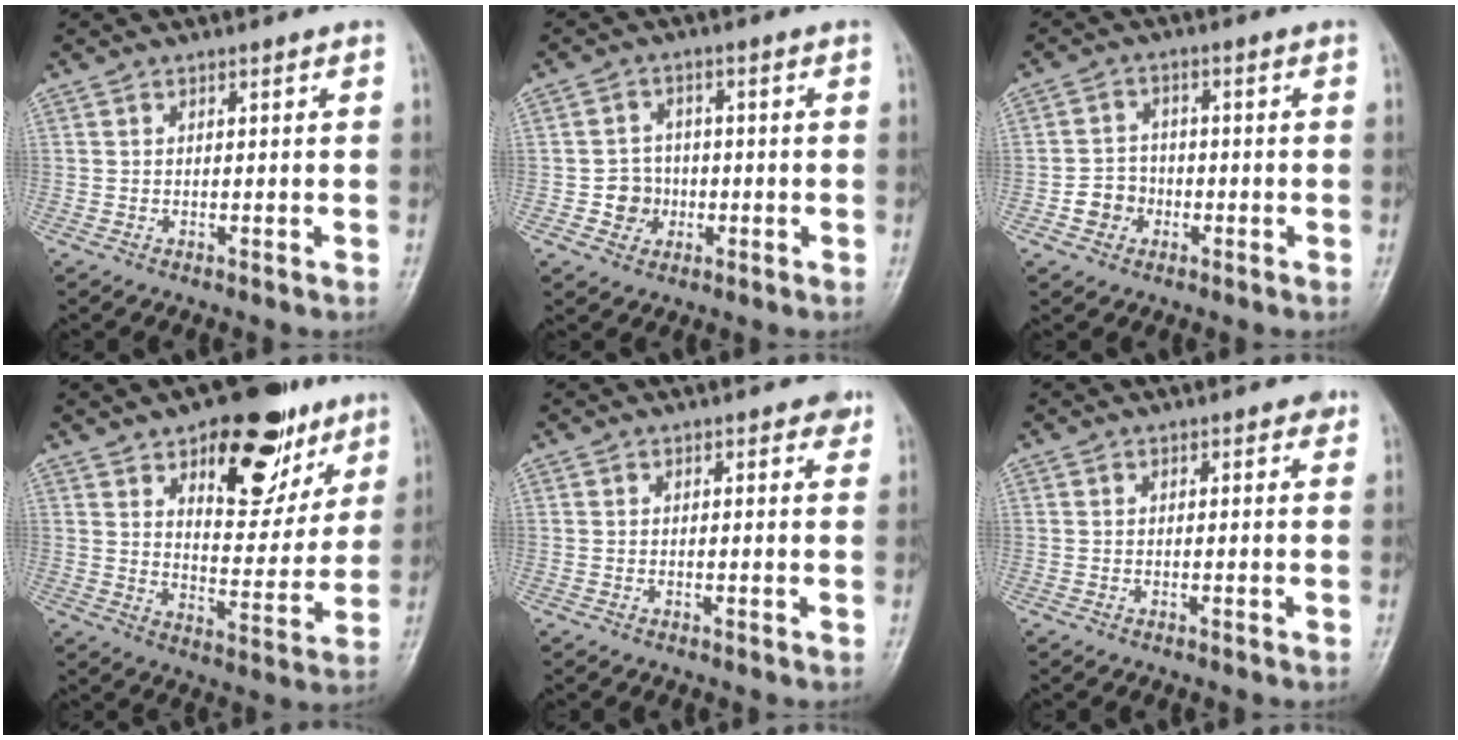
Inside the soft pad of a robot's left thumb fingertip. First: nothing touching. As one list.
[{"total": 4.9, "force": [-1.2, 4.6, 1.4], "torque": [0.007, 0.012, -0.022]}, {"total": 4.8, "force": [-1.7, 4.3, 1.4], "torque": [0.000, 0.019, -0.032]}, {"total": 18.6, "force": [10.4, 9.2, 12.4], "torque": [-0.111, -0.052, 0.153]}, {"total": 1.6, "force": [1.0, 0.9, 0.9], "torque": [0.003, -0.003, 0.007]}, {"total": 1.1, "force": [0.6, 0.7, 0.6], "torque": [0.003, -0.001, 0.002]}]